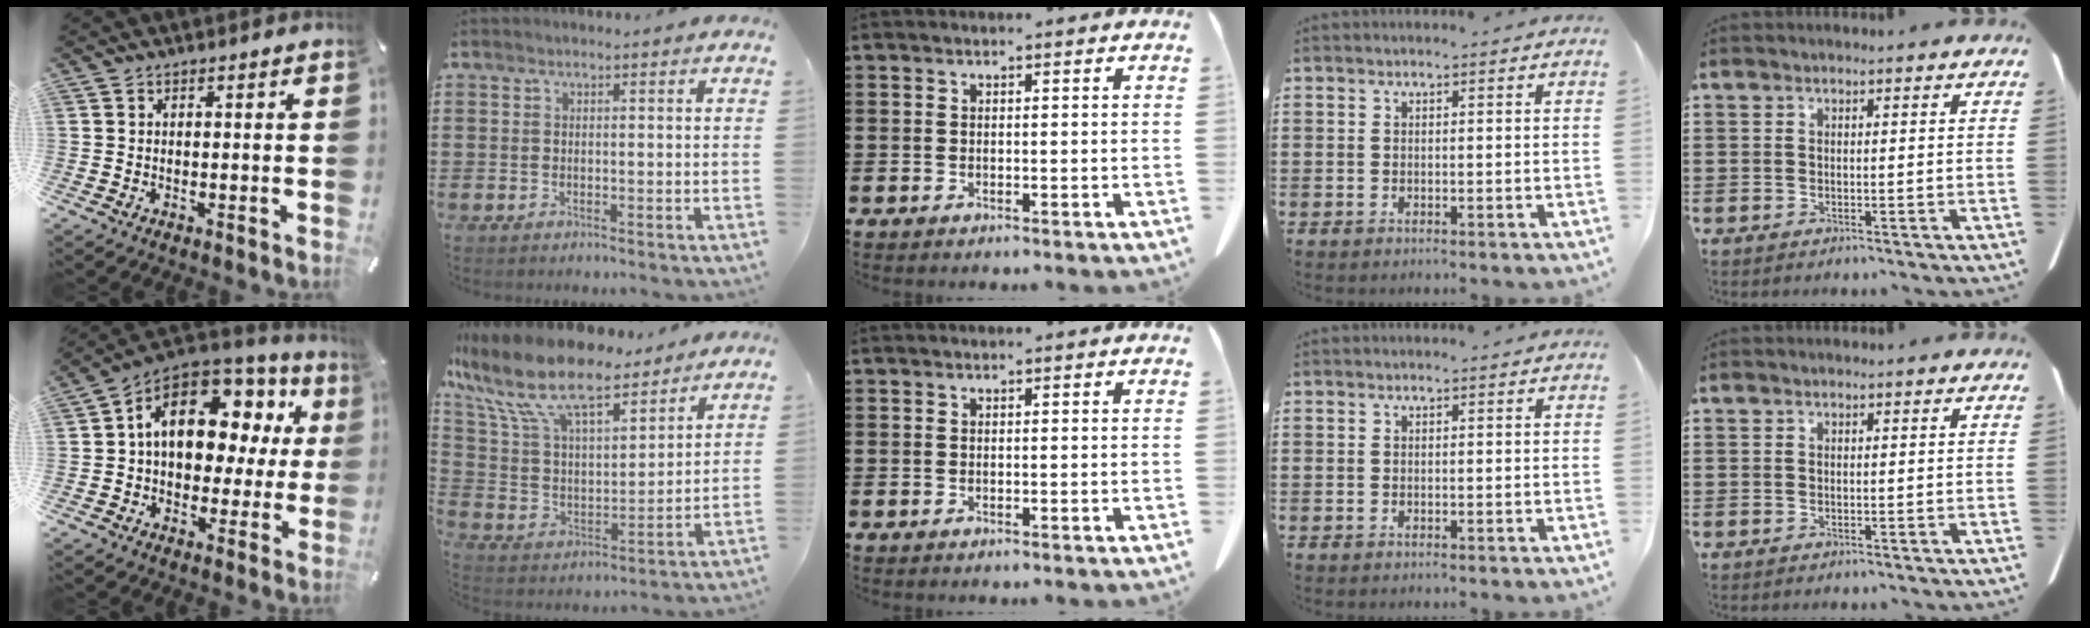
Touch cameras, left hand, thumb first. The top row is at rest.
{"thumb": {"total": 16.5, "force": [5.5, 11.1, 11.0], "torque": [-0.171, -0.024, 0.099]}, "index": {"total": 13.3, "force": [9.7, 4.2, 8.0], "torque": [-0.200, -0.051, 0.167]}}